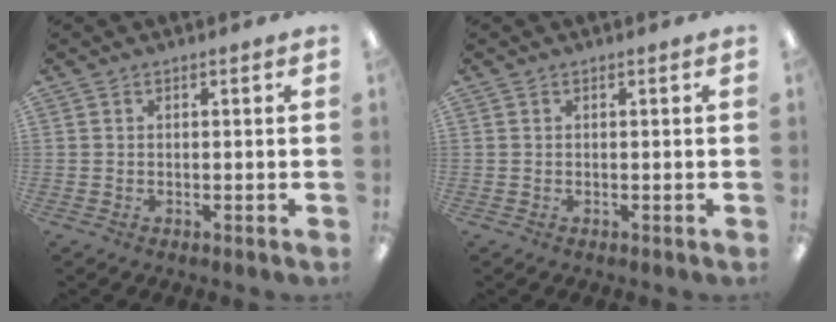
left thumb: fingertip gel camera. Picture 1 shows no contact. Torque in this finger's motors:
{"motor_torque": [0.00, 0.00, -0.02, 0.02, 0.00]}